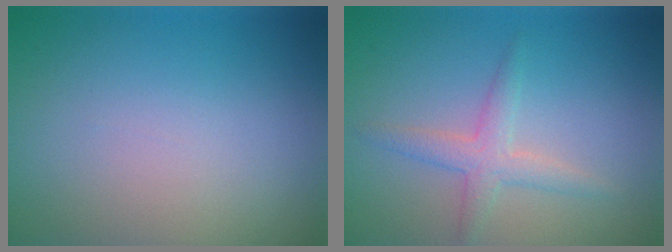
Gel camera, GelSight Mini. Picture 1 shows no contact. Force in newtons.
{"total": 2.4, "press": 2.4, "slide": 0.0}